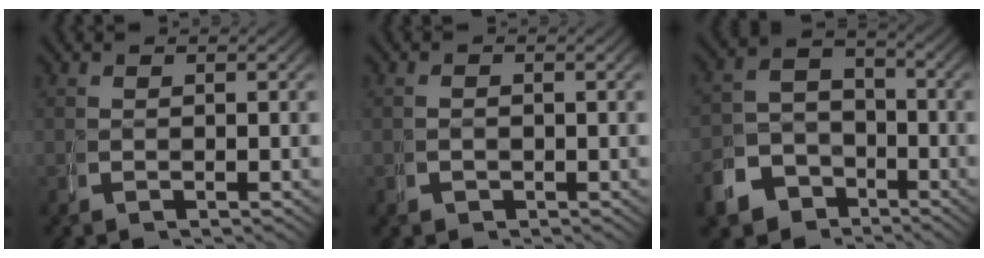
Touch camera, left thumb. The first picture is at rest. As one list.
[{"total": 0.7, "force": [-0.2, 0.1, -0.6], "torque": [0.016, 0.000, -0.004]}, {"total": 5.7, "force": [-3.0, 4.6, 1.5], "torque": [-0.012, -0.023, -0.046]}]